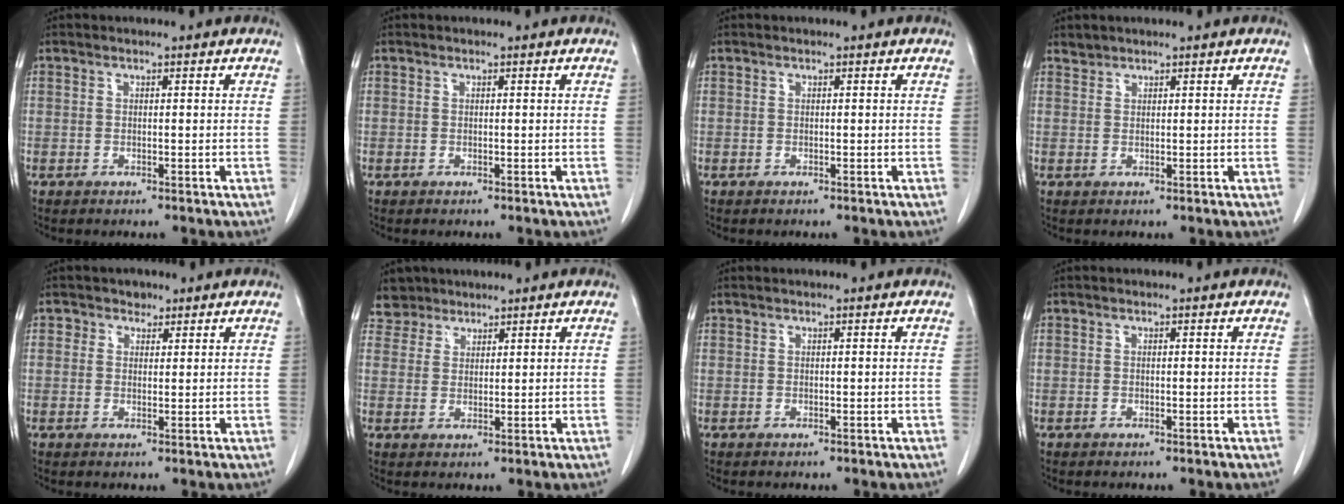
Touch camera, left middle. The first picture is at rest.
{"total": 0.0}
{"total": 0.0}
{"total": 0.9, "force": [0.8, 0.2, -0.2], "torque": [0.003, 0.001, 0.015]}
{"total": 2.0, "force": [1.2, 1.6, 0.1], "torque": [0.004, -0.003, 0.013]}
{"total": 3.6, "force": [3.0, 1.9, -0.8], "torque": [0.019, 0.005, 0.055]}
{"total": 0.0}
{"total": 0.0}